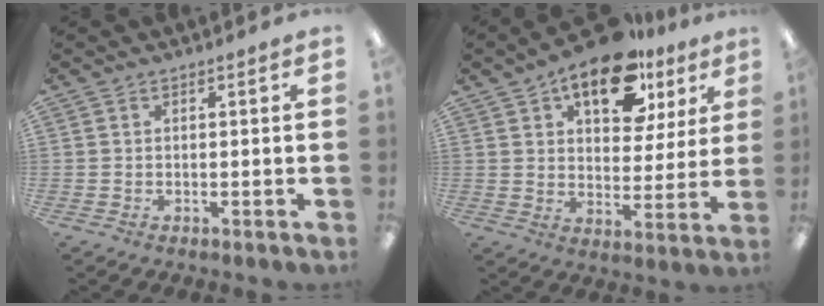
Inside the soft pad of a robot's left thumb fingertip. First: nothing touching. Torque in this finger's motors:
{"motor_torque": [0.31, 0.78, 1.50, -1.26, 0.27]}